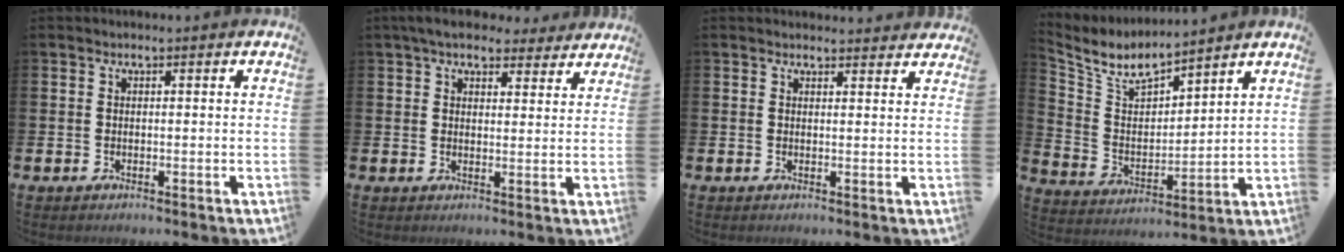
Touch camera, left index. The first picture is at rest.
{"total": 5.8, "force": [5.2, 2.1, 1.6], "torque": [-0.040, -0.018, 0.096]}
{"total": 1.9, "force": [1.9, 0.3, -0.1], "torque": [0.007, -0.011, 0.033]}
{"total": 6.4, "force": [5.8, 1.7, 2.0], "torque": [-0.075, -0.037, 0.100]}